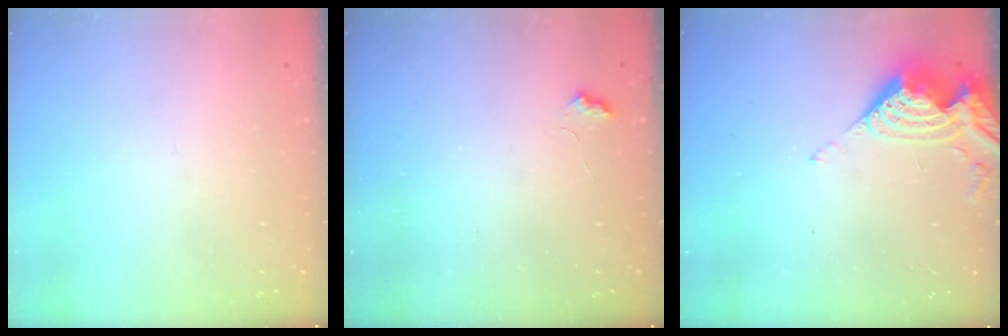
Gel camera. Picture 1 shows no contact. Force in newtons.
{"total": 3.0, "press": 3.0, "slide": 0.5}
{"total": 8.9, "press": 8.8, "slide": 1.0}